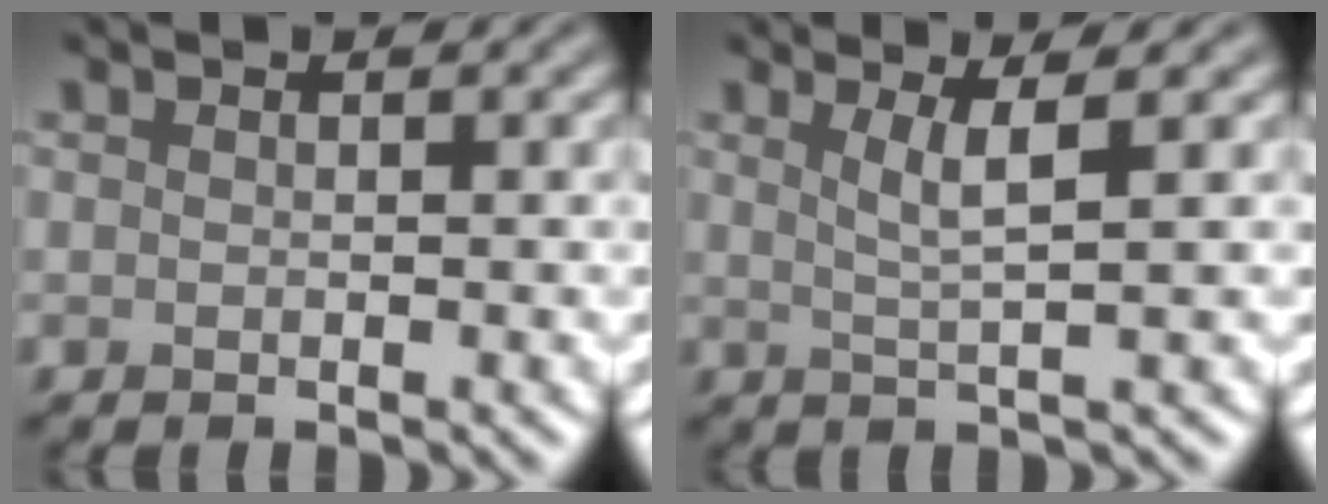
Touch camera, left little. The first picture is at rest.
{"total": 2.8, "force": [1.0, 0.5, 2.6], "torque": [-0.042, 0.000, 0.018]}